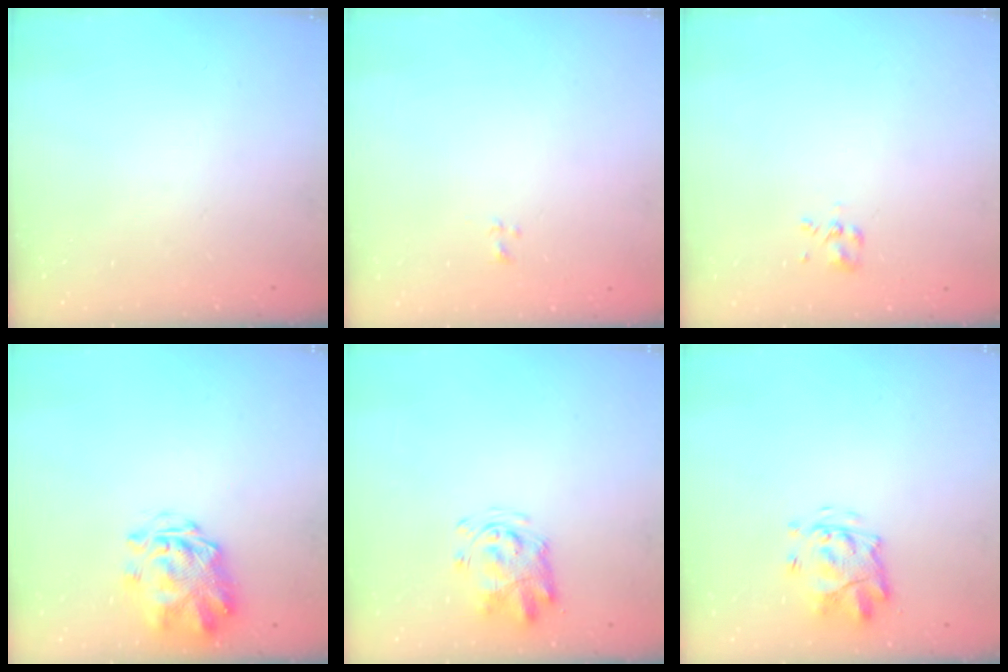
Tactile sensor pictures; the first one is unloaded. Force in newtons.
{"total": 1.1, "press": 0.9, "slide": 0.6}
{"total": 1.9, "press": 1.8, "slide": 0.8}
{"total": 3.1, "press": 2.8, "slide": 1.5}
{"total": 3.4, "press": 3.4, "slide": 0.8}
{"total": 3.8, "press": 3.4, "slide": 1.6}